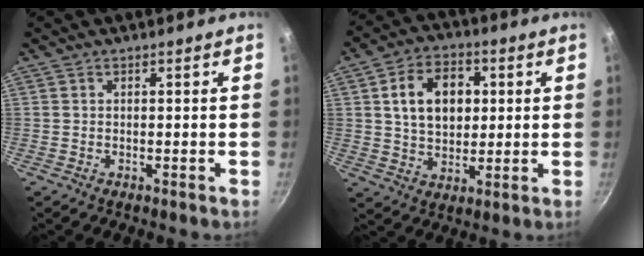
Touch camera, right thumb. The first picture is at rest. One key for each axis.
{"total": 12.3, "fx": 2.4, "fy": 8.7, "fz": 8.3, "tx": -0.110, "ty": 0.004, "tz": 0.037}